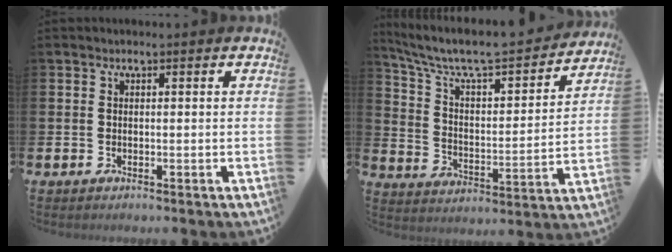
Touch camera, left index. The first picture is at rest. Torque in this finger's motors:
{"motor_torque": [0.99, -1.15, 0.46, 0.21]}